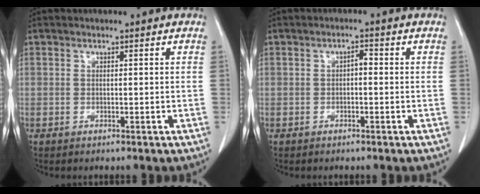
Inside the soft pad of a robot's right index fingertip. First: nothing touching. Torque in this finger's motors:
{"motor_torque": [0.21, -0.12, 0.02, 0.01]}